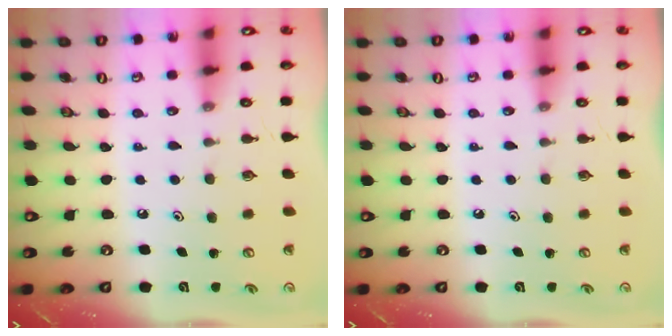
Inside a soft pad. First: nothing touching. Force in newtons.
{"total": 0.0}